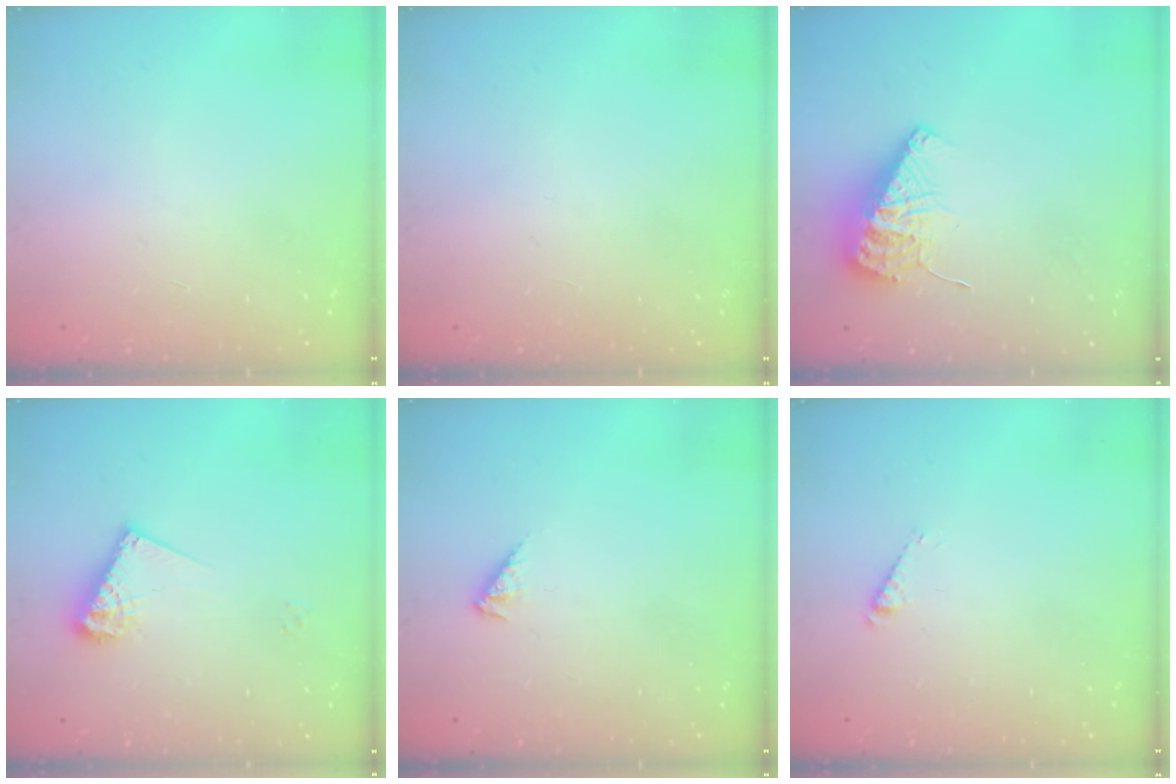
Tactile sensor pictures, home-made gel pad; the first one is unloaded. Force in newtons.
{"total": 0.0}
{"total": 10.5, "press": 10.4, "slide": 0.9}
{"total": 9.4, "press": 9.4, "slide": 0.4}
{"total": 3.0, "press": 2.9, "slide": 0.6}
{"total": 2.9, "press": 2.9, "slide": 0.3}